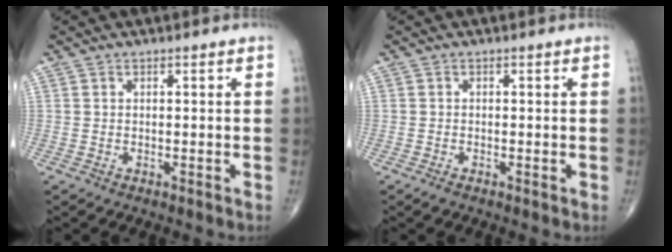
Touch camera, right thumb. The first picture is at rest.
{"total": 1.2, "force": [-0.7, 0.5, 0.9], "torque": [-0.018, -0.003, -0.017]}